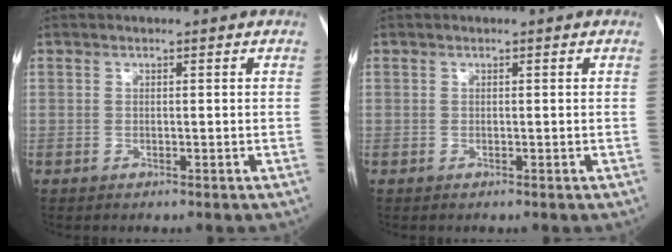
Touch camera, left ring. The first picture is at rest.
{"total": 0.0}